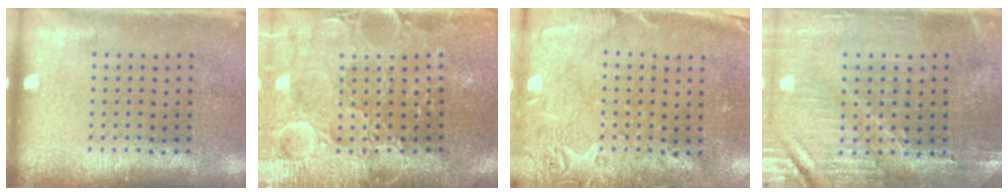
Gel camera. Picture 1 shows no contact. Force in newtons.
{"total": 3.6, "press": 3.5, "slide": 1.0}
{"total": 2.8, "press": 2.2, "slide": 1.7}
{"total": 1.7, "press": 1.7, "slide": 0.3}